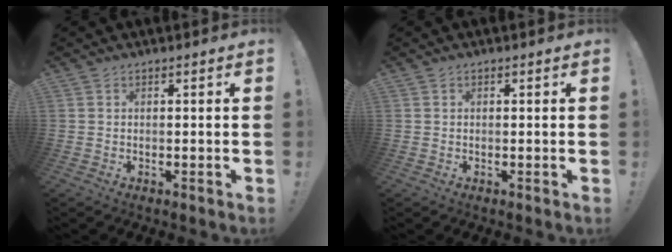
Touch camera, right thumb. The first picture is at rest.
{"total": 0.0}